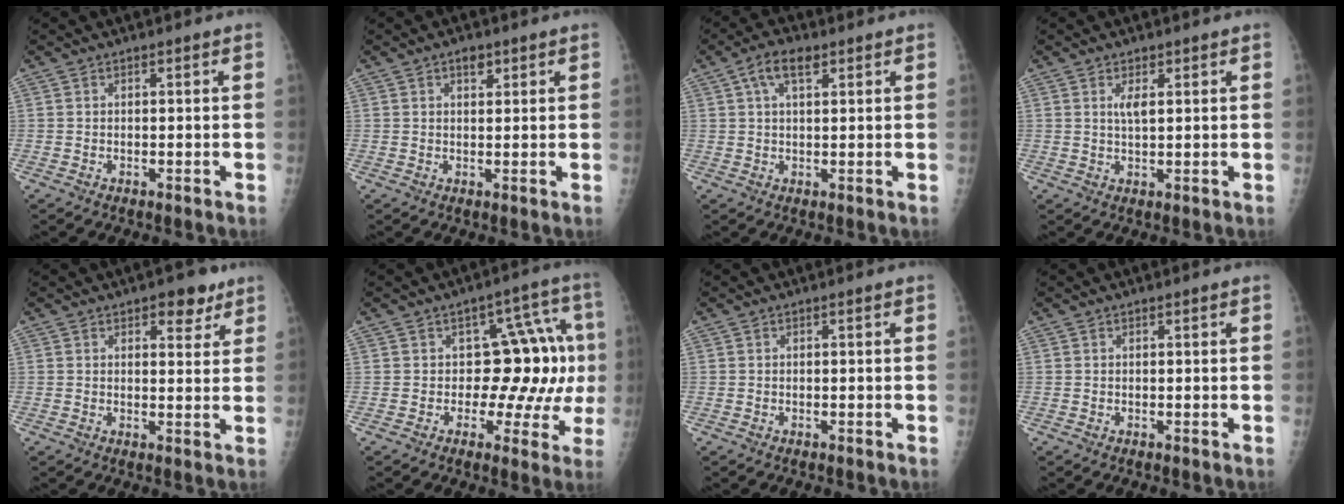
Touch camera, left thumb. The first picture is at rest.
{"total": 2.4, "force": [1.4, 1.3, 1.4], "torque": [-0.010, -0.006, 0.022]}
{"total": 5.4, "force": [2.6, 2.5, 4.0], "torque": [-0.066, 0.003, 0.044]}
{"total": 2.7, "force": [1.2, 1.1, 2.1], "torque": [-0.033, -0.007, 0.023]}
{"total": 5.2, "force": [3.3, 2.7, 3.1], "torque": [-0.013, -0.015, 0.041]}
{"total": 13.5, "force": [0.8, 8.0, 10.8], "torque": [-0.074, 0.023, 0.008]}
{"total": 0.0}
{"total": 0.0}